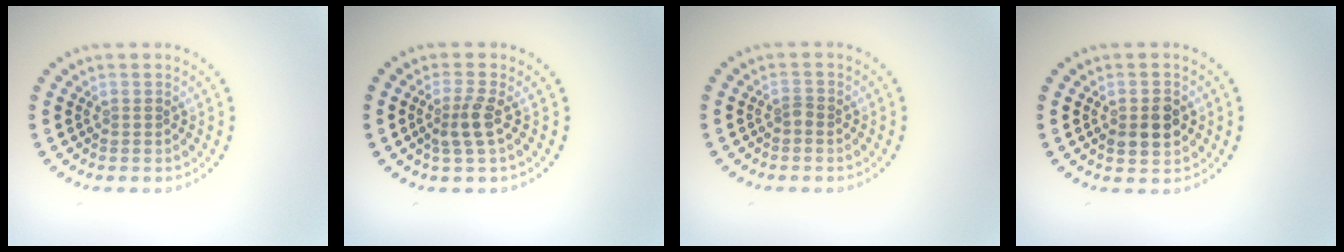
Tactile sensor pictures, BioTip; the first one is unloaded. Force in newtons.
{"total": 2.3, "press": 1.9, "slide": 1.4}
{"total": 0.7, "press": 0.5, "slide": 0.5}
{"total": 3.0, "press": 3.0, "slide": 0.2}